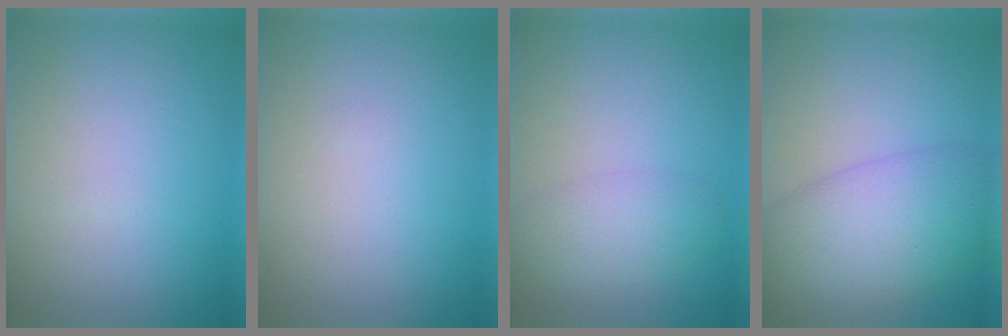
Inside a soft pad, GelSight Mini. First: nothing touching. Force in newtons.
{"total": 0.0}
{"total": 2.8, "press": 2.8, "slide": 0.1}
{"total": 7.5, "press": 7.5, "slide": 0.3}